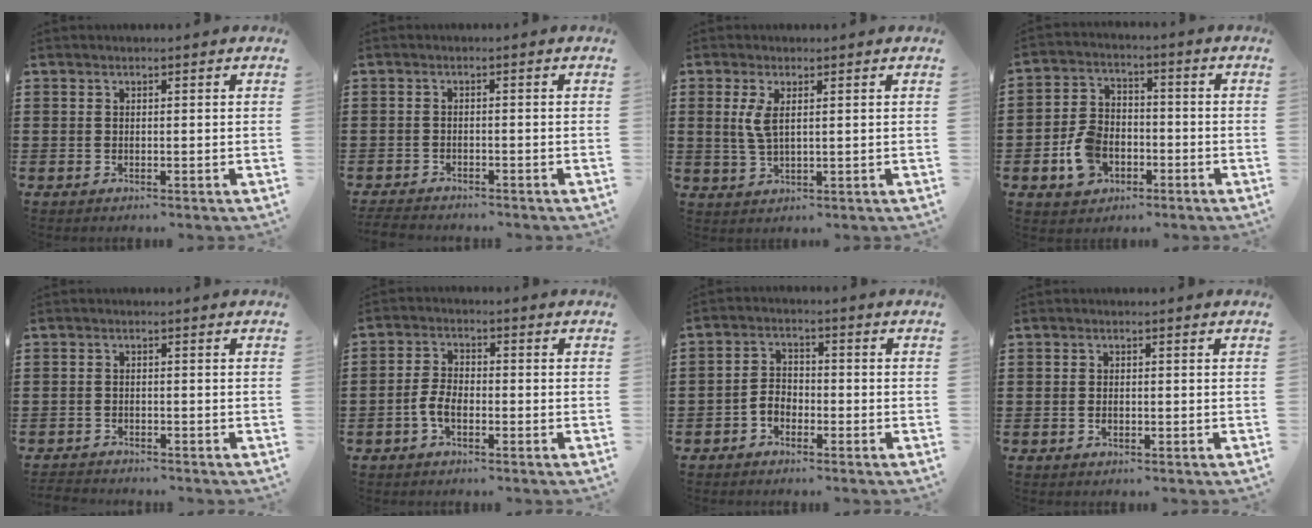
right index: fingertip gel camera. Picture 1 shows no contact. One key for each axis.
{"total": 1.7, "fx": -1.7, "fy": 0.3, "fz": 0.1, "tx": -0.014, "ty": -0.002, "tz": -0.039}
{"total": 3.9, "fx": 1.0, "fy": 1.3, "fz": 3.6, "tx": -0.088, "ty": 0.000, "tz": 0.011}
{"total": 6.8, "fx": -2.7, "fy": 5.0, "fz": 3.7, "tx": -0.095, "ty": 0.012, "tz": -0.054}
{"total": 1.4, "fx": -1.3, "fy": 0.2, "fz": -0.1, "tx": -0.004, "ty": 0.002, "tz": -0.030}
{"total": 3.8, "fx": -1.6, "fy": 1.9, "fz": 2.9, "tx": -0.071, "ty": -0.003, "tz": -0.035}
{"total": 2.7, "fx": -1.7, "fy": 1.8, "fz": 1.1, "tx": -0.032, "ty": 0.004, "tz": -0.039}
{"total": 0.9, "fx": -0.4, "fy": 0.5, "fz": 0.6, "tx": -0.013, "ty": -0.003, "tz": -0.006}